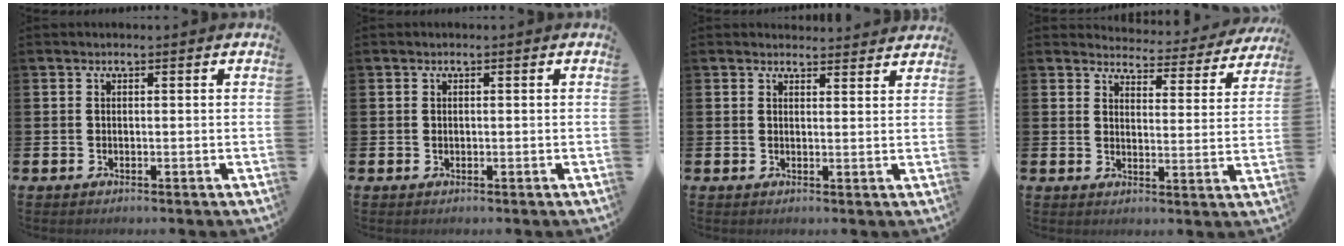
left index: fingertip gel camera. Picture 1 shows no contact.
{"total": 0.0}
{"total": 2.4, "force": [2.4, 0.3, -0.2], "torque": [0.005, -0.016, 0.043]}
{"total": 3.9, "force": [3.8, 0.7, 0.4], "torque": [-0.018, -0.034, 0.061]}